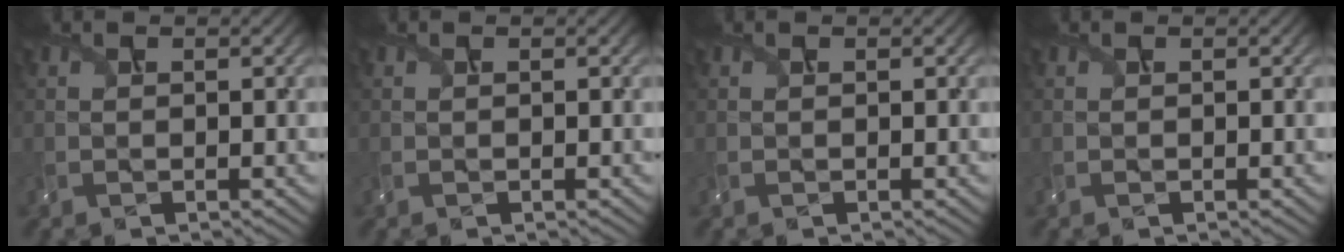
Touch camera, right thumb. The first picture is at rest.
{"total": 0.0}
{"total": 0.0}
{"total": 0.0}